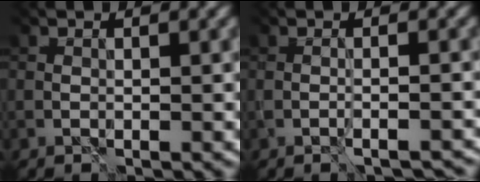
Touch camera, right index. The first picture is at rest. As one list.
[{"total": 1.5, "force": [-1.2, -0.3, 0.8], "torque": [-0.011, -0.006, -0.013]}]